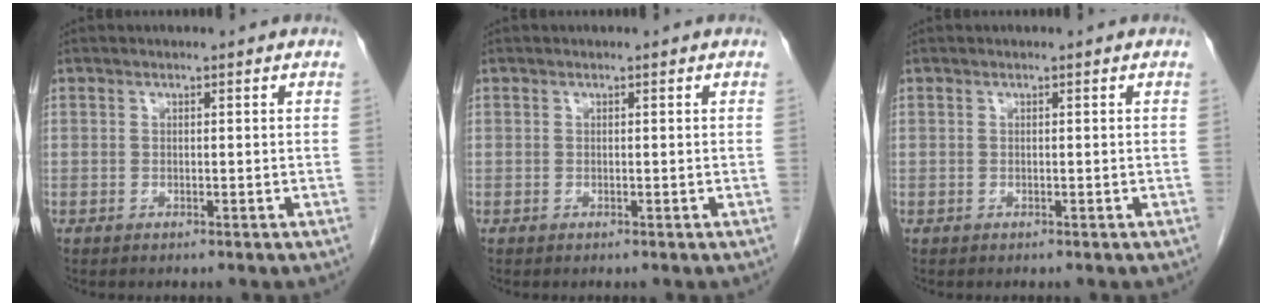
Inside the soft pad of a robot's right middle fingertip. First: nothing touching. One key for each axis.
{"total": 0.0}
{"total": 0.0}